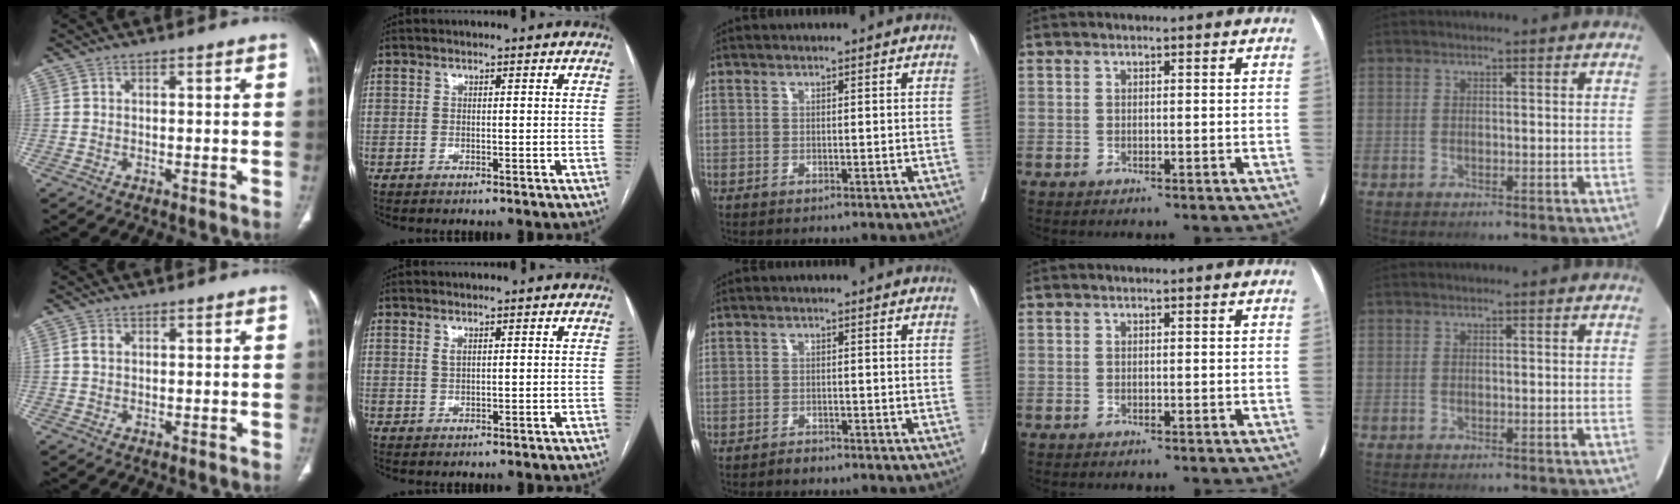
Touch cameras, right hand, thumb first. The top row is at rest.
{"thumb": {"total": 1.6, "force": [0.5, 1.2, 1.0], "torque": [-0.023, 0.003, 0.010]}, "index": {"total": 1.0, "force": [0.6, 0.3, 0.7], "torque": [-0.015, -0.001, 0.012]}, "middle": {"total": 1.1, "force": [-1.0, 0.3, 0.2], "torque": [-0.008, -0.001, -0.017]}}